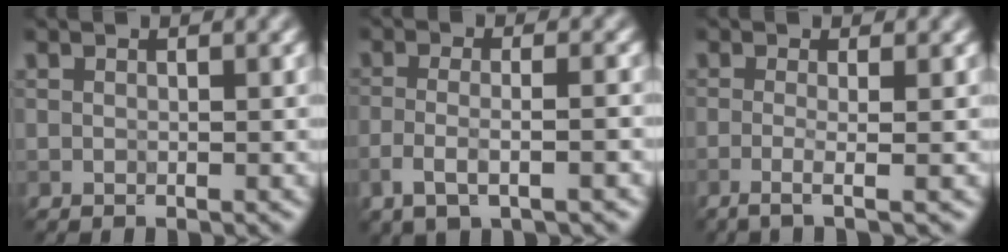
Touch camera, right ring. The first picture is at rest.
{"total": 3.6, "force": [-1.6, 1.1, 3.0], "torque": [-0.060, -0.003, -0.034]}
{"total": 2.9, "force": [-0.6, 1.0, 2.6], "torque": [-0.031, -0.004, -0.028]}